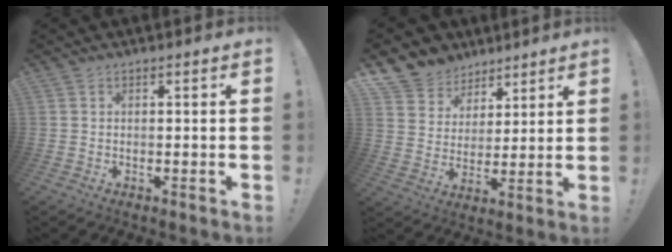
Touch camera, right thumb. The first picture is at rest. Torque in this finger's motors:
{"motor_torque": [-0.49, 1.41, -0.01, -0.01, -0.01]}